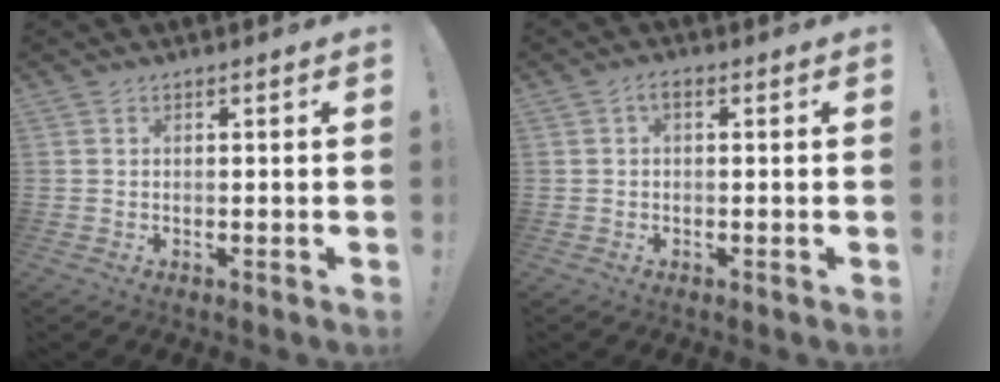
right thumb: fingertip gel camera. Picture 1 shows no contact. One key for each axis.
{"total": 1.8, "fx": 0.0, "fy": 0.9, "fz": 1.6, "tx": -0.029, "ty": 0.006, "tz": -0.001}